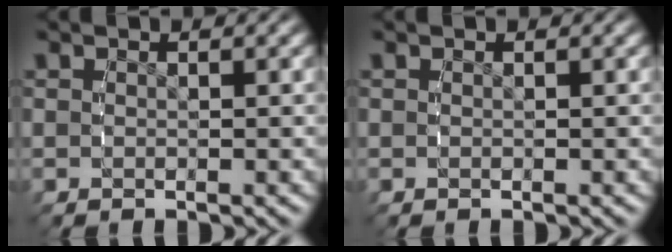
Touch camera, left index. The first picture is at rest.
{"total": 0.0}